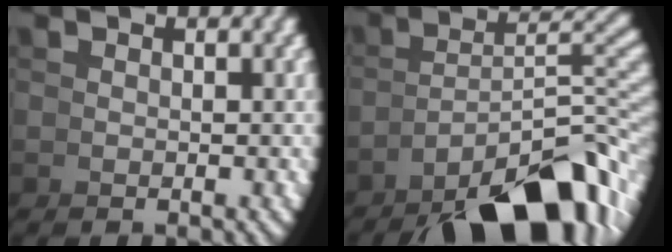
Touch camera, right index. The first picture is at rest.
{"total": 12.7, "force": [-5.4, 5.9, 9.9], "torque": [-0.136, -0.034, -0.063]}